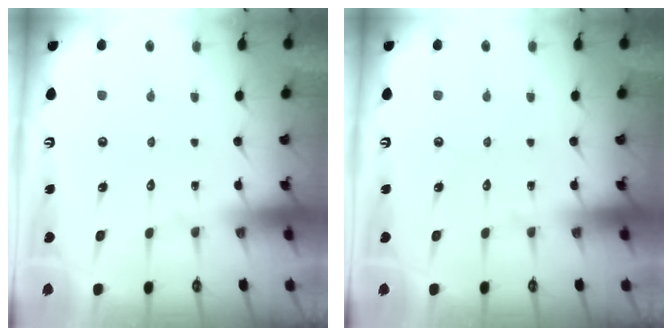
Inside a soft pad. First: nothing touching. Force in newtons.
{"total": 0.0}